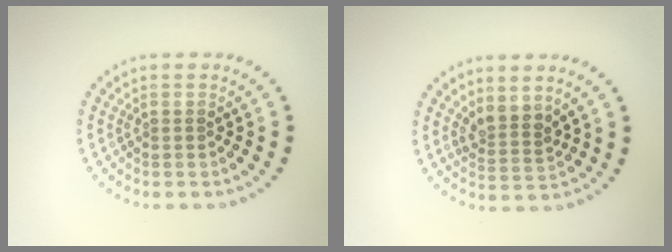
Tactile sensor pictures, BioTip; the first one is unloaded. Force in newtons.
{"total": 2.4, "press": 1.9, "slide": 1.5}